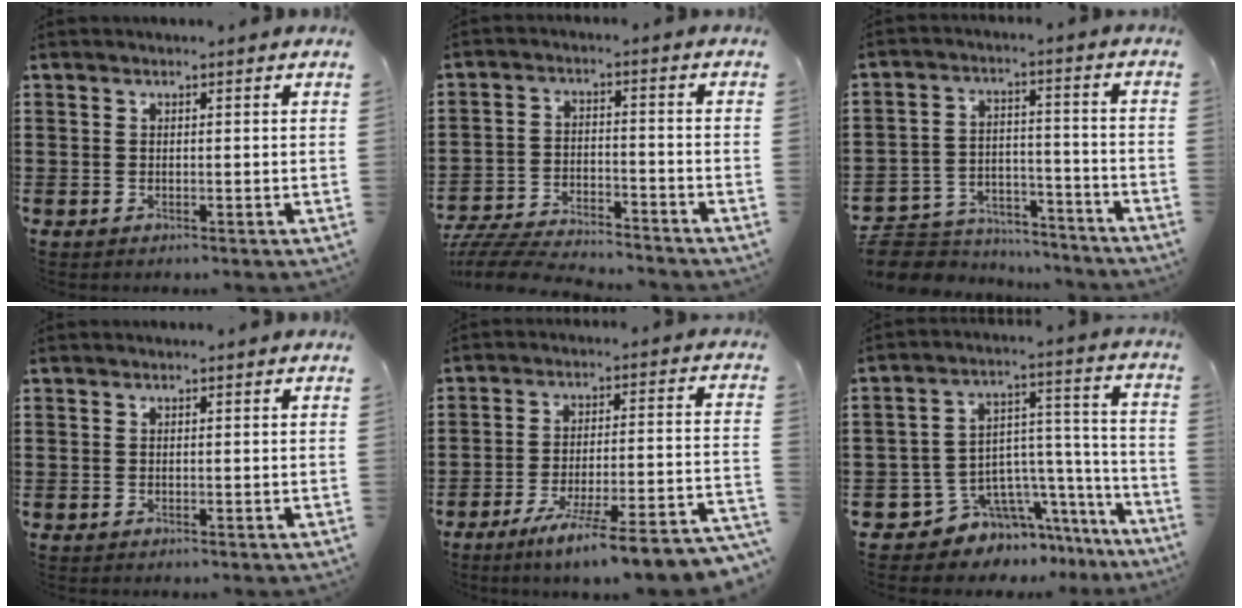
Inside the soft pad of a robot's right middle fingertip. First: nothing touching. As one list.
[{"total": 6.8, "force": [-6.6, 0.8, 1.4], "torque": [-0.034, 0.007, -0.131]}, {"total": 6.0, "force": [-5.6, 2.1, -0.1], "torque": [-0.012, 0.010, -0.117]}, {"total": 0.0}, {"total": 8.1, "force": [-6.7, -0.7, 4.4], "torque": [-0.063, -0.007, -0.127]}, {"total": 7.3, "force": [-5.3, 4.8, 1.2], "torque": [-0.043, -0.007, -0.096]}]